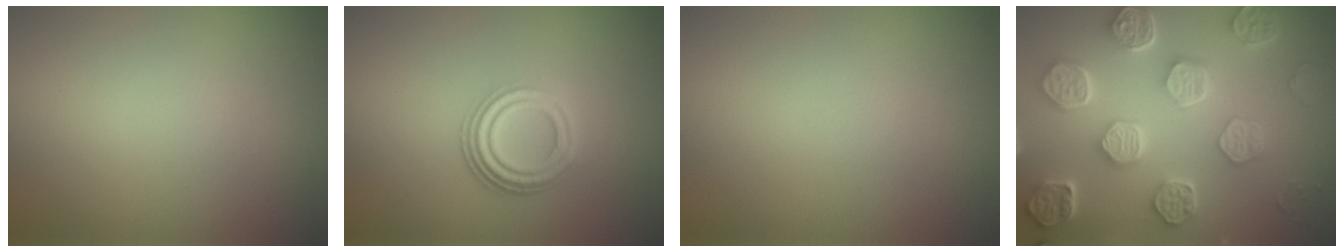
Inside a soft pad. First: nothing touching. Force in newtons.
{"total": 4.1, "press": 3.1, "slide": 2.7}
{"total": 0.0}
{"total": 8.3, "press": 6.5, "slide": 5.2}